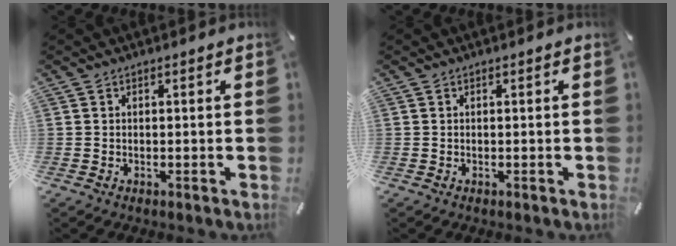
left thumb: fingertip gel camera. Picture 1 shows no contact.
{"total": 0.0}